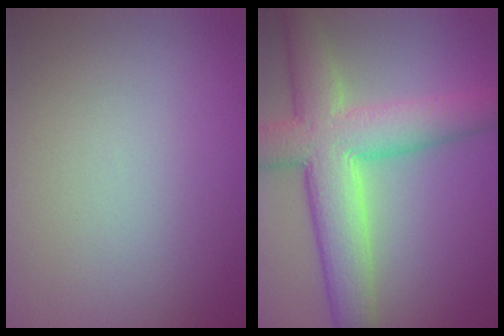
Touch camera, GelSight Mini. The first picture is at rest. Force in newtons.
{"total": 8.8, "press": 8.7, "slide": 0.4}